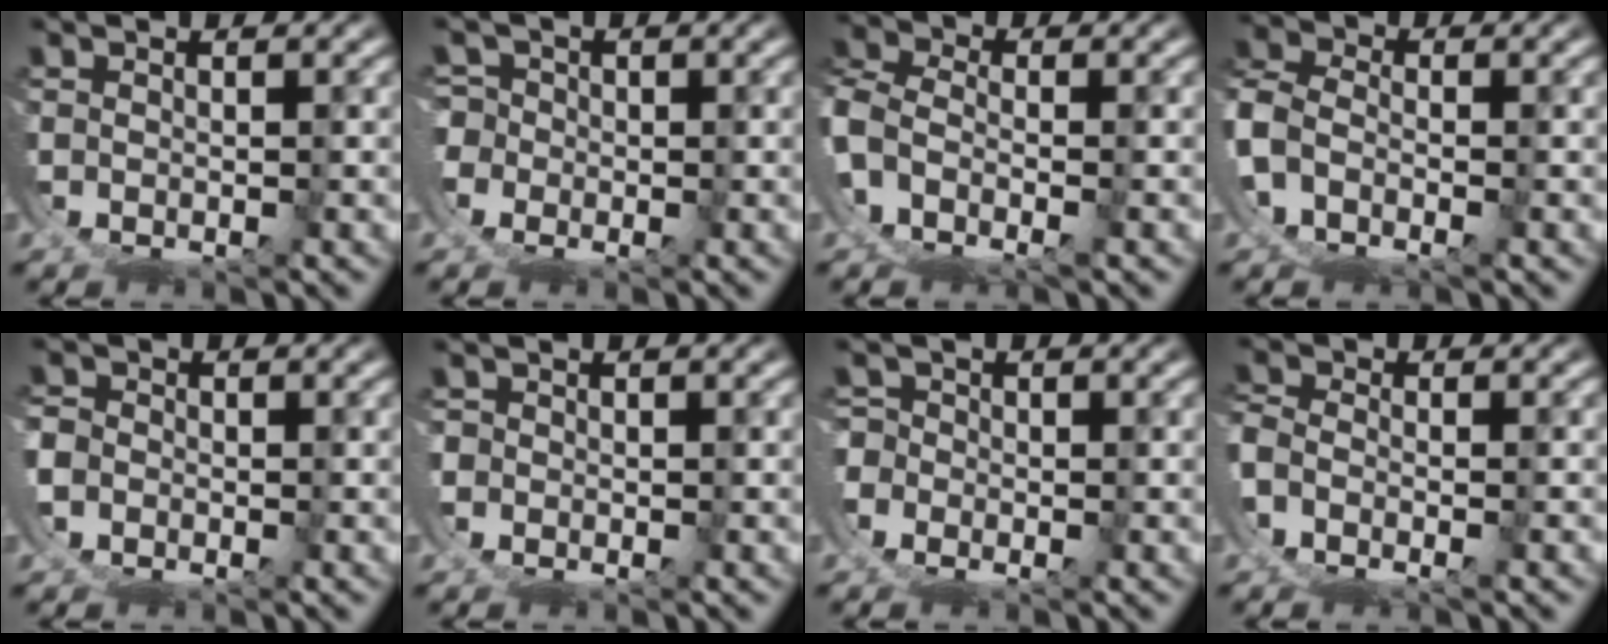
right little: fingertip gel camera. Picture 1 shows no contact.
{"total": 4.1, "force": [-1.3, 3.8, 0.0], "torque": [-0.028, -0.032, -0.016]}
{"total": 5.9, "force": [-2.9, 4.4, 2.6], "torque": [-0.091, -0.038, -0.036]}
{"total": 6.8, "force": [-3.2, 5.5, 2.3], "torque": [-0.096, -0.036, -0.044]}
{"total": 2.6, "force": [-1.0, 2.4, -0.3], "torque": [-0.023, -0.022, -0.011]}
{"total": 1.1, "force": [-0.3, 1.0, -0.4], "torque": [-0.007, -0.010, -0.002]}
{"total": 3.6, "force": [-1.9, 3.0, -0.2], "torque": [-0.014, -0.025, -0.027]}
{"total": 4.1, "force": [-2.8, 2.7, 1.4], "torque": [-0.053, -0.028, -0.036]}